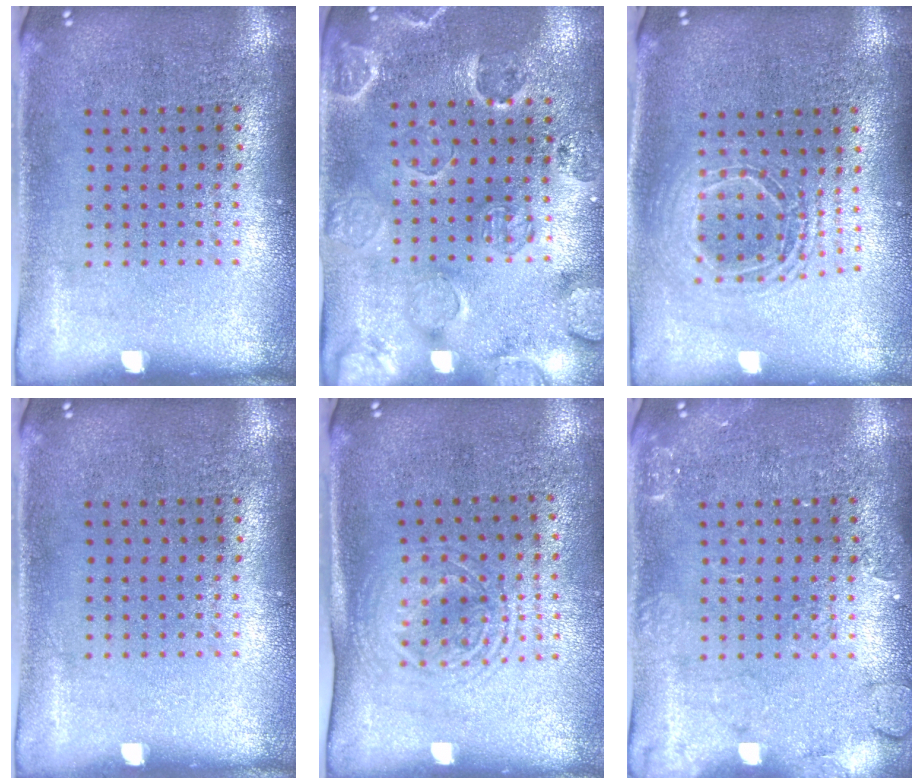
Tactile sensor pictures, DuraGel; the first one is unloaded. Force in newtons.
{"total": 2.4, "press": 2.0, "slide": 1.4}
{"total": 1.5, "press": 1.3, "slide": 0.8}
{"total": 0.0}
{"total": 1.6, "press": 1.3, "slide": 0.9}
{"total": 2.2, "press": 2.2, "slide": 0.4}